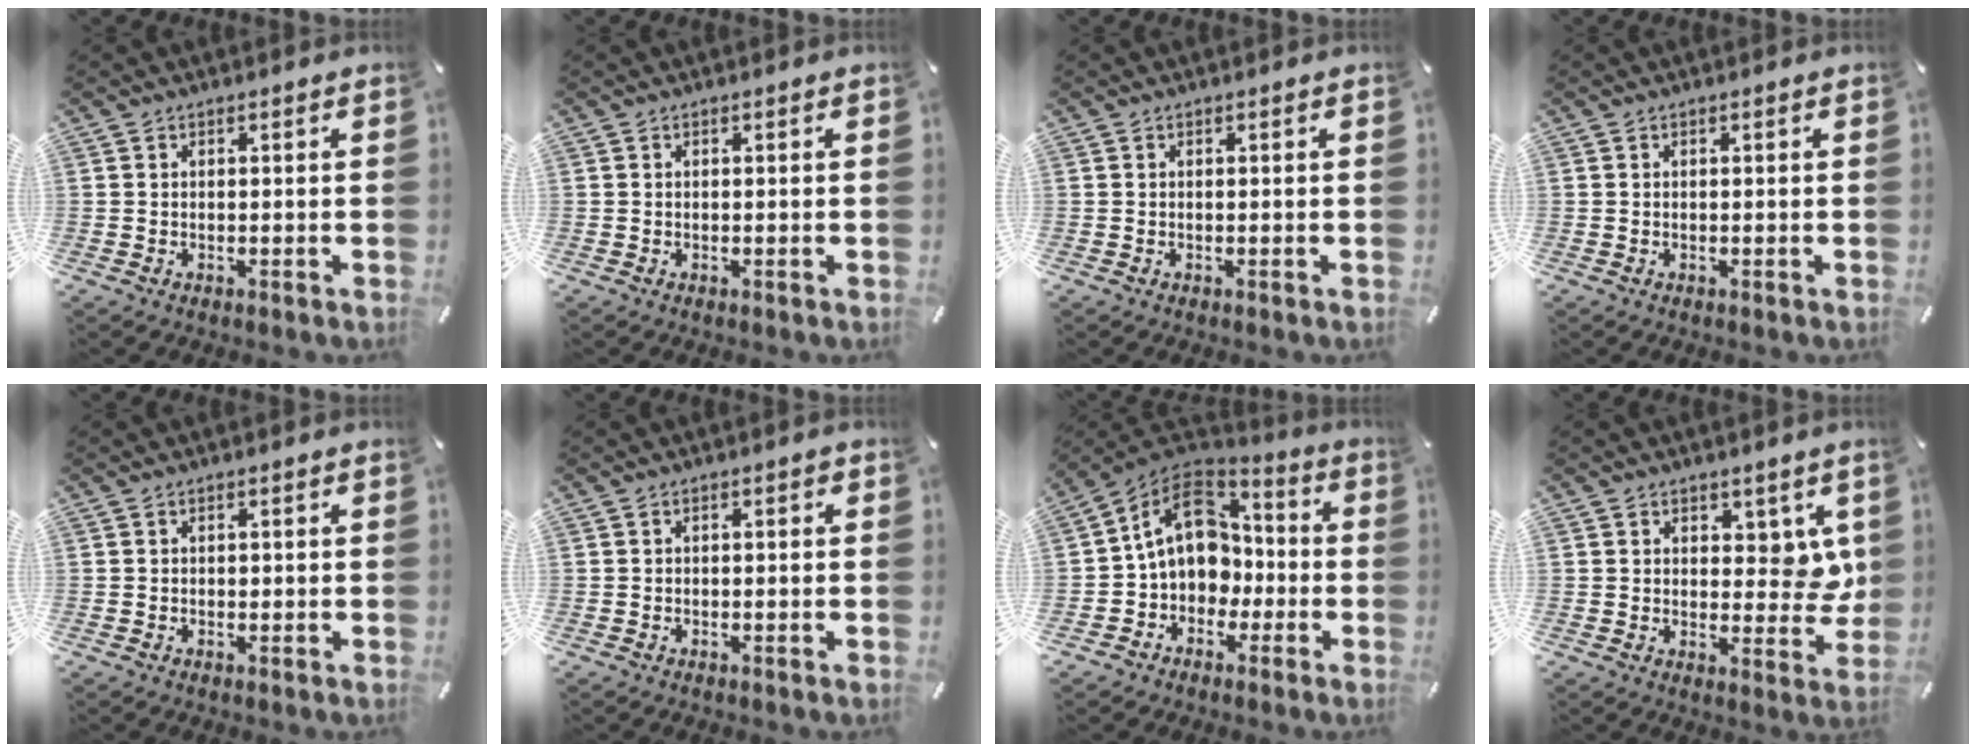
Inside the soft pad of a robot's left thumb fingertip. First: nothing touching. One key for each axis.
{"total": 0.0}
{"total": 0.0}
{"total": 0.0}
{"total": 0.7, "fx": -0.1, "fy": 0.6, "fz": 0.4, "tx": -0.007, "ty": 0.002, "tz": -0.002}
{"total": 1.1, "fx": -0.2, "fy": 0.6, "fz": 0.8, "tx": -0.015, "ty": 0.004, "tz": -0.005}
{"total": 14.0, "fx": 0.2, "fy": 11.6, "fz": 7.9, "tx": -0.134, "ty": 0.009, "tz": 0.005}
{"total": 6.3, "fx": 2.7, "fy": 4.9, "fz": 2.9, "tx": -0.023, "ty": -0.015, "tz": 0.046}